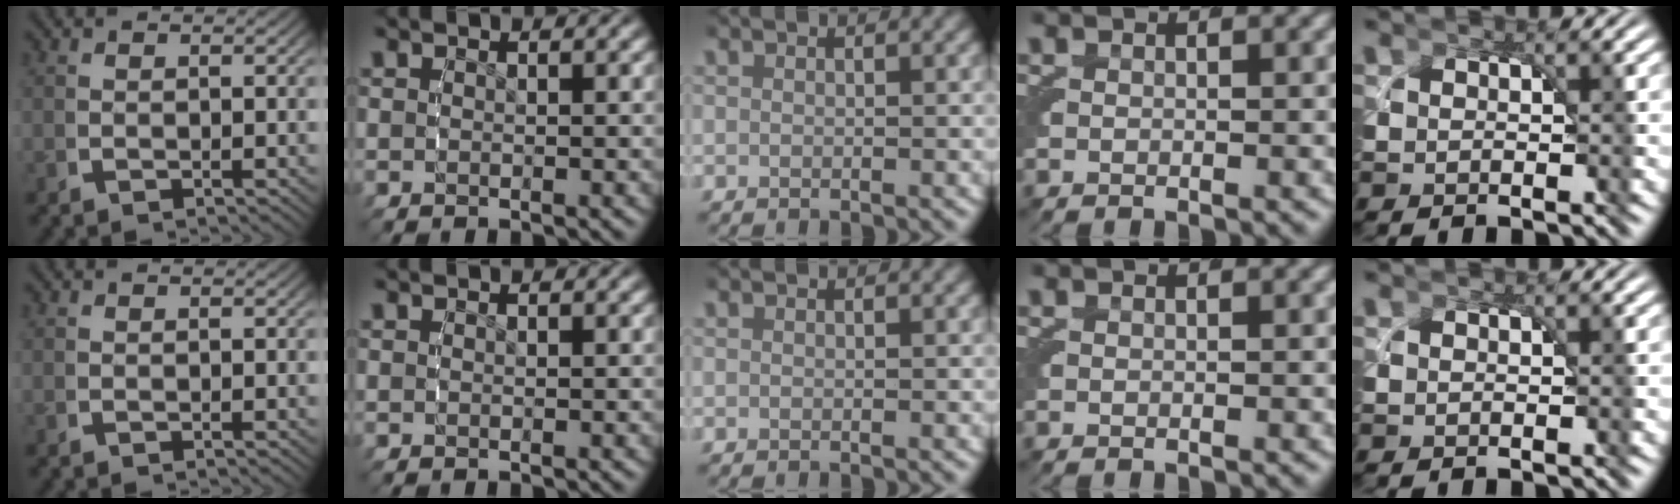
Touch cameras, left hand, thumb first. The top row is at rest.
{}